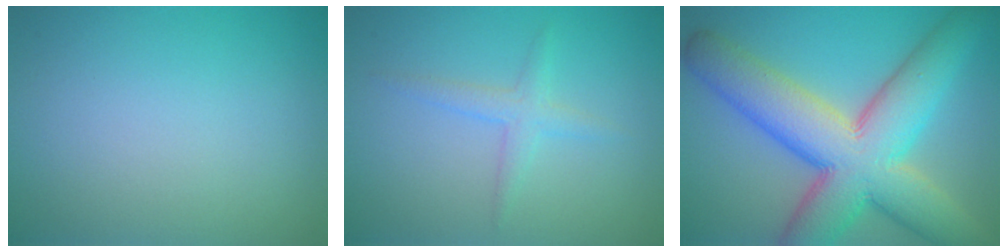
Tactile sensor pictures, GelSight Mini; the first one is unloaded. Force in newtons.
{"total": 1.8, "press": 1.8, "slide": 0.1}
{"total": 12.6, "press": 12.6, "slide": 0.7}